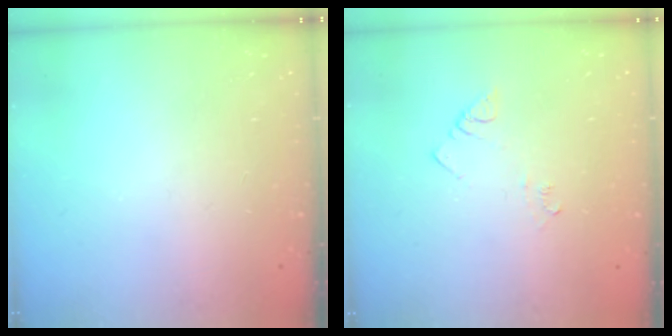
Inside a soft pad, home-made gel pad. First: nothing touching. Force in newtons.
{"total": 4.1, "press": 4.1, "slide": 0.4}